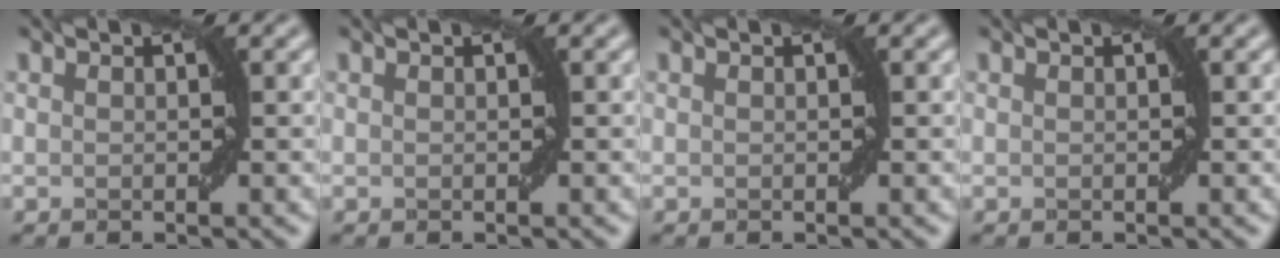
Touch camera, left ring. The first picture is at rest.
{"total": 0.0}
{"total": 0.0}
{"total": 0.0}